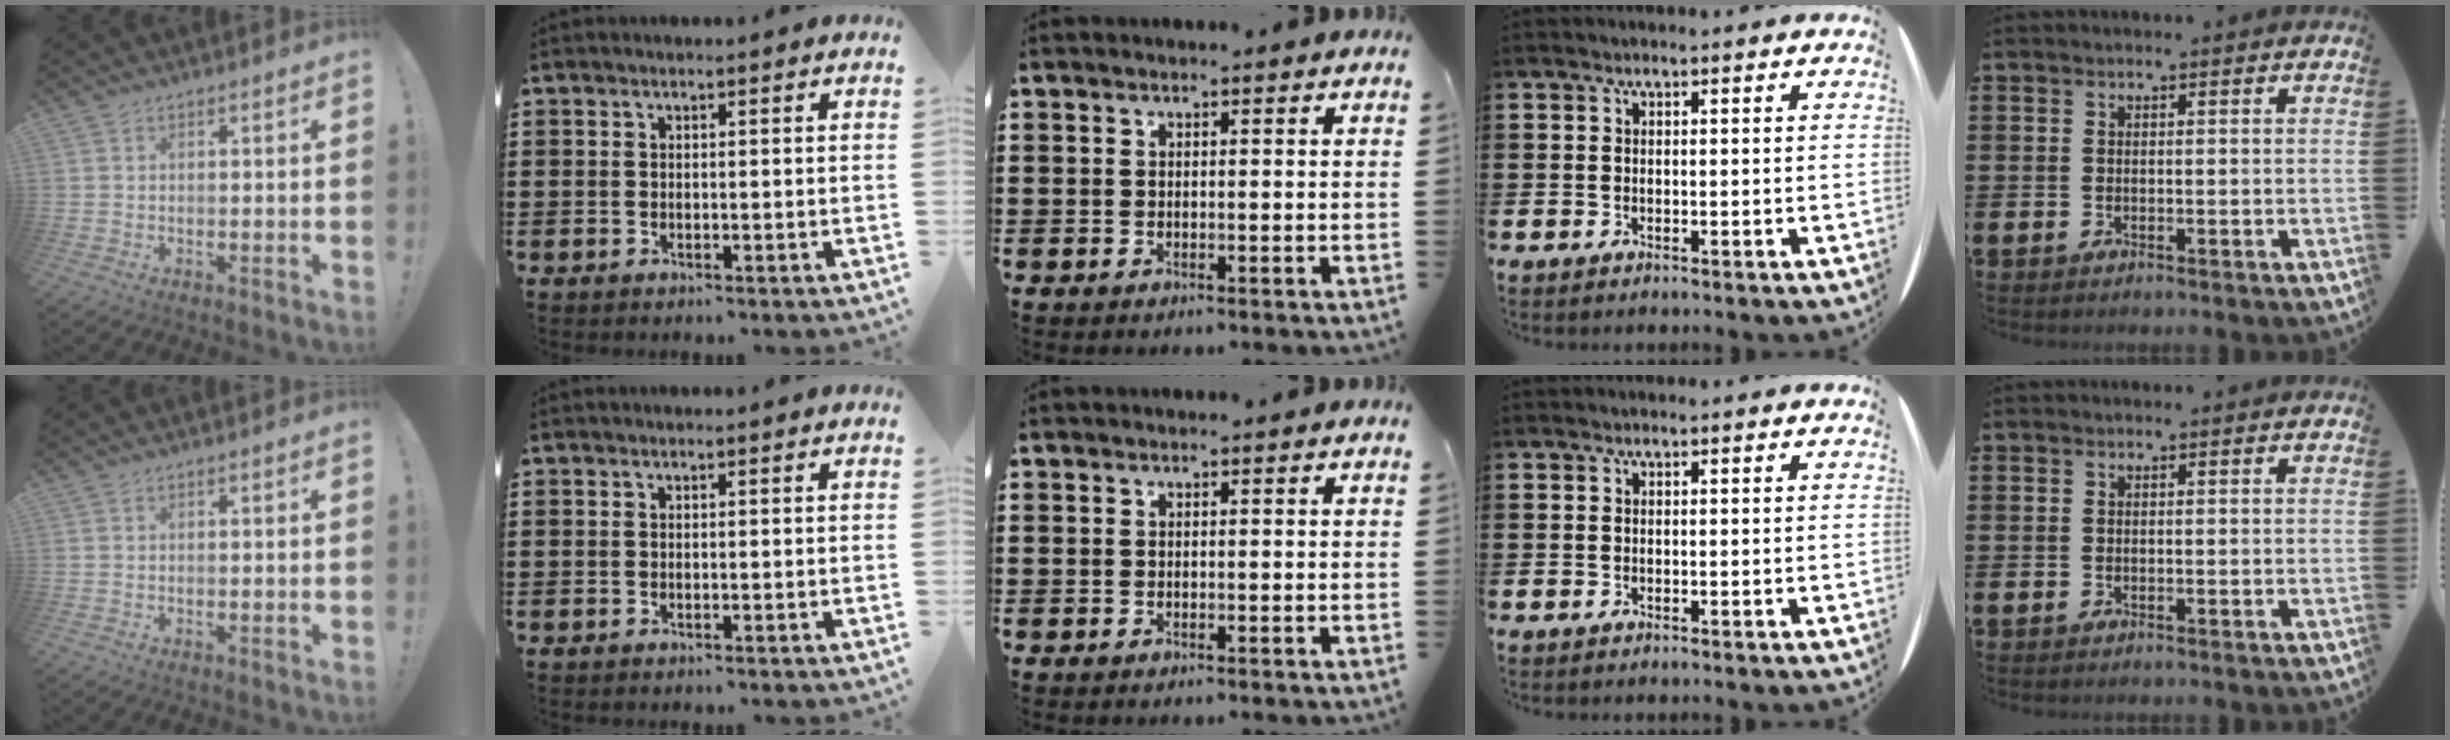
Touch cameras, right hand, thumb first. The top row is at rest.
{}